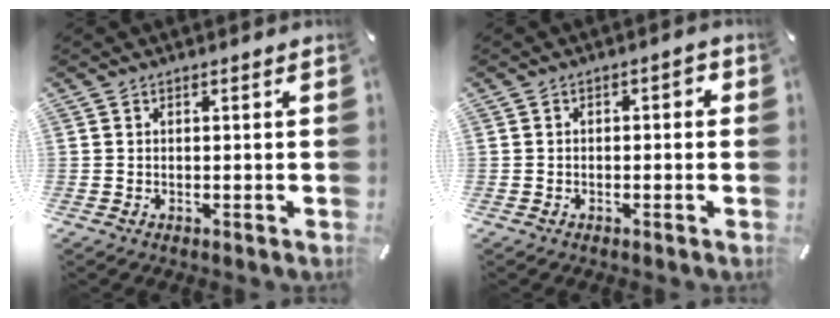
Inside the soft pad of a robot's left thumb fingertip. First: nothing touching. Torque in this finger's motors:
{"motor_torque": [0.04, -0.07, 0.06, 0.45, -0.08]}